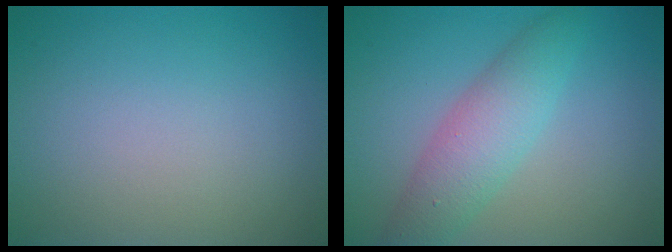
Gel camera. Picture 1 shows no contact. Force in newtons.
{"total": 4.5, "press": 4.5, "slide": 0.0}